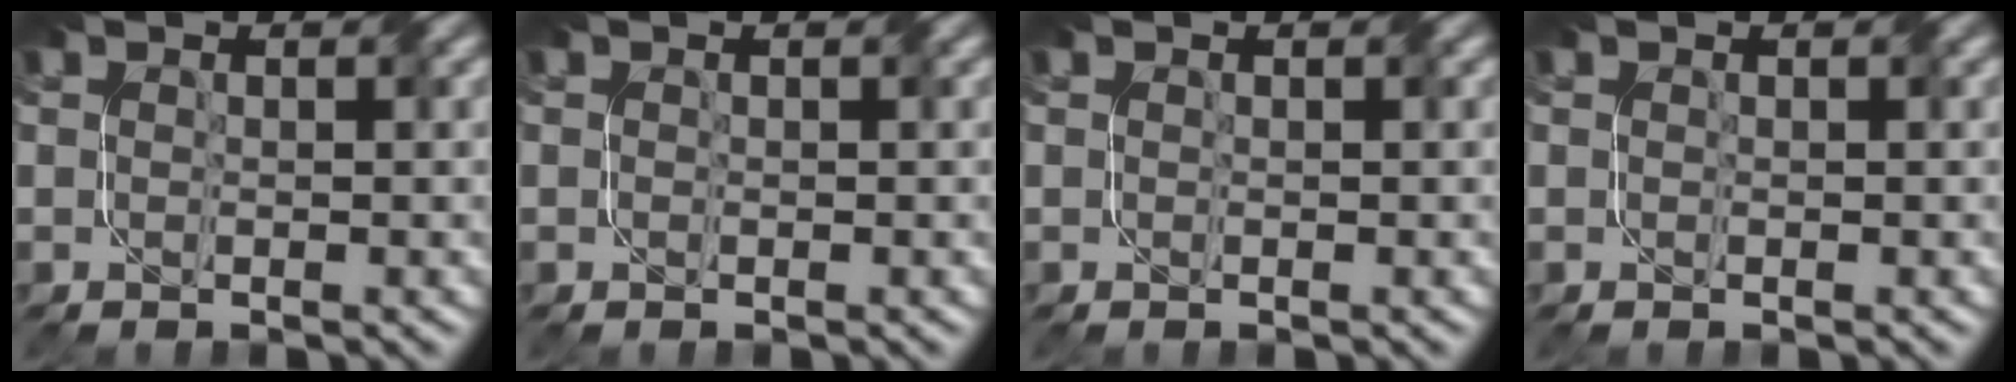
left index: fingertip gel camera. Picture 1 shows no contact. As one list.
[{"total": 0.0}, {"total": 0.0}, {"total": 0.0}]